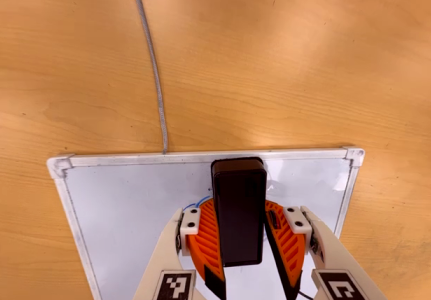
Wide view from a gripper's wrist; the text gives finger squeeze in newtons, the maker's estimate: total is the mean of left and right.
{"total": 10.6, "left": 12.0, "right": 9.2}